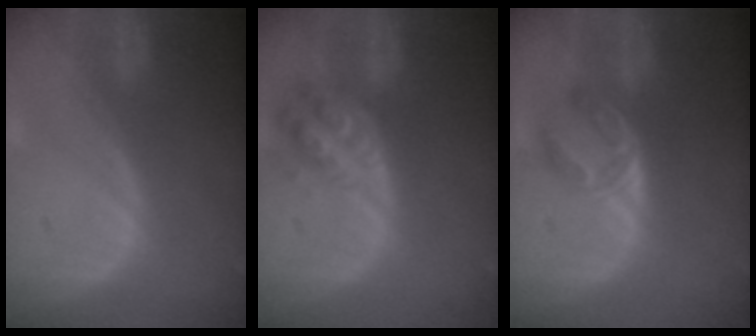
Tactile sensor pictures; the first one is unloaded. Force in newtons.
{"total": 6.0, "press": 5.5, "slide": 2.3}
{"total": 5.6, "press": 4.6, "slide": 3.2}